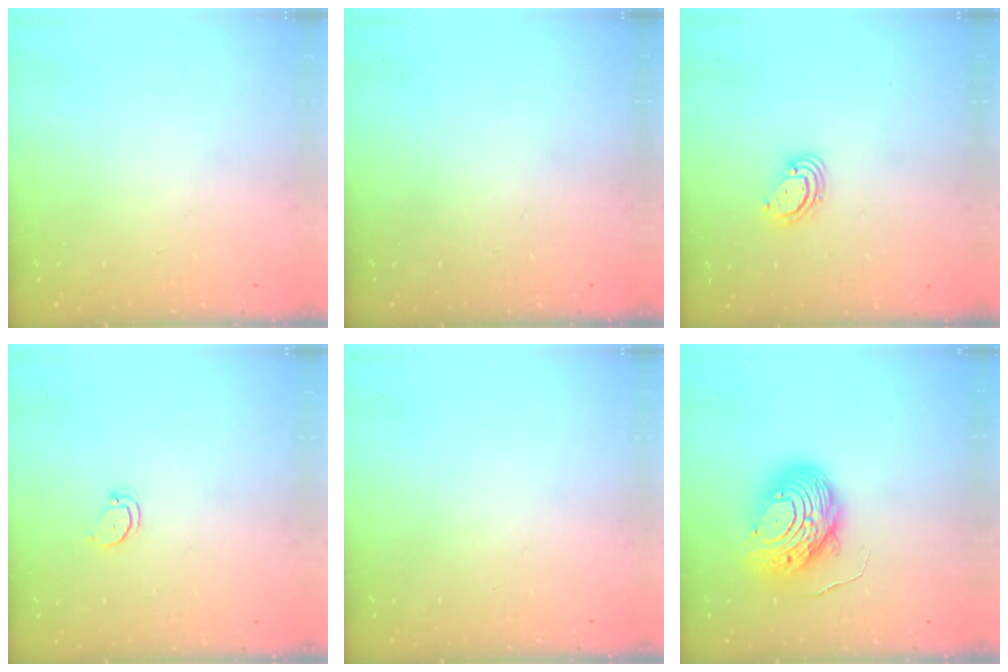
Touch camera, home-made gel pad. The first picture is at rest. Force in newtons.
{"total": 0.0}
{"total": 3.6, "press": 3.6, "slide": 0.3}
{"total": 2.5, "press": 2.5, "slide": 0.3}
{"total": 0.0}
{"total": 12.8, "press": 12.7, "slide": 1.3}